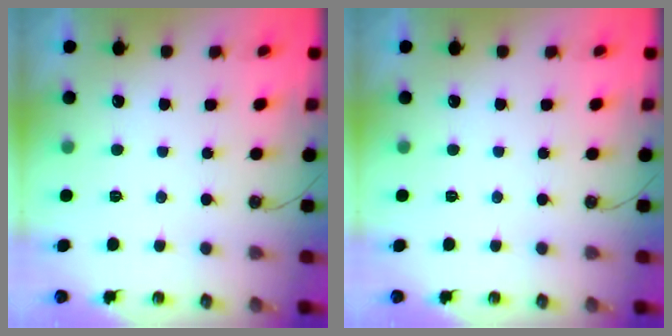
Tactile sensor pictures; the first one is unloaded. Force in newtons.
{"total": 0.0}